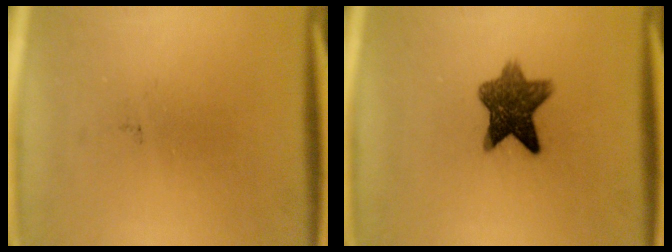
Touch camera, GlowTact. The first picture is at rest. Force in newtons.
{"total": 8.3}